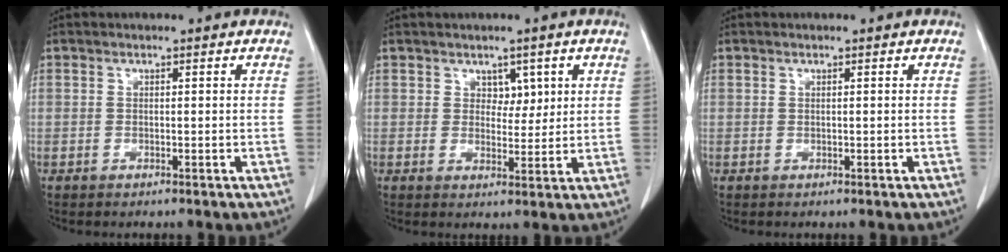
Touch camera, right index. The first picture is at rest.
{"total": 3.3, "force": [1.4, 2.2, 2.0], "torque": [-0.018, 0.001, 0.023]}
{"total": 0.0}